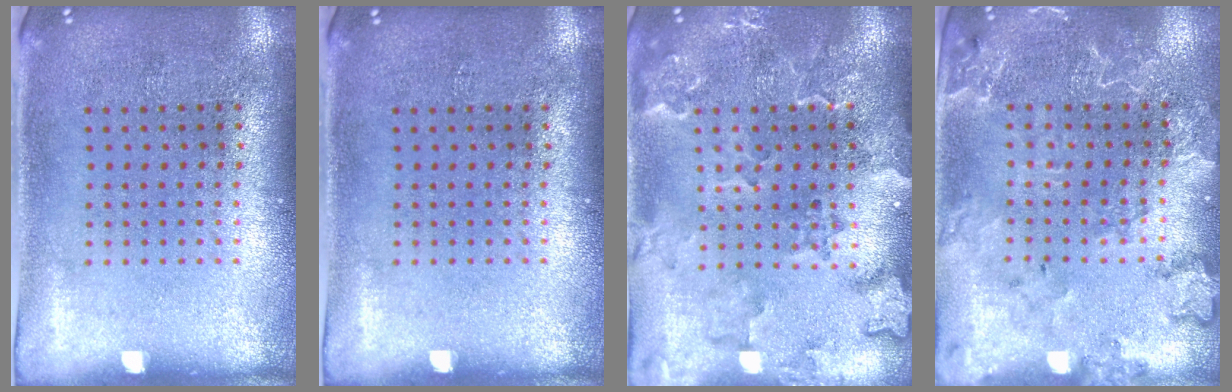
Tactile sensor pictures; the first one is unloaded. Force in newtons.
{"total": 0.0}
{"total": 2.4, "press": 2.2, "slide": 0.9}
{"total": 2.2, "press": 2.1, "slide": 0.5}